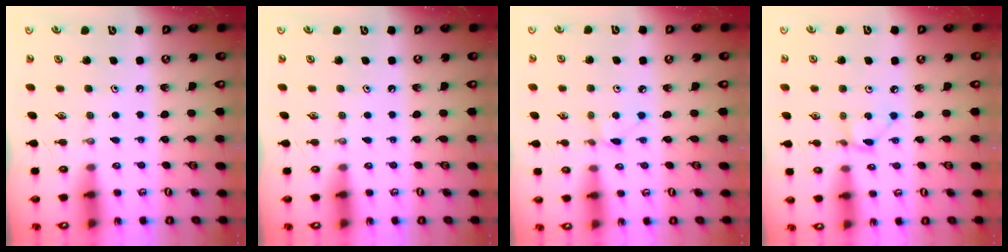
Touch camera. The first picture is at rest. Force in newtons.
{"total": 0.0}
{"total": 1.9, "press": 1.9, "slide": 0.3}
{"total": 1.8, "press": 1.8, "slide": 0.3}